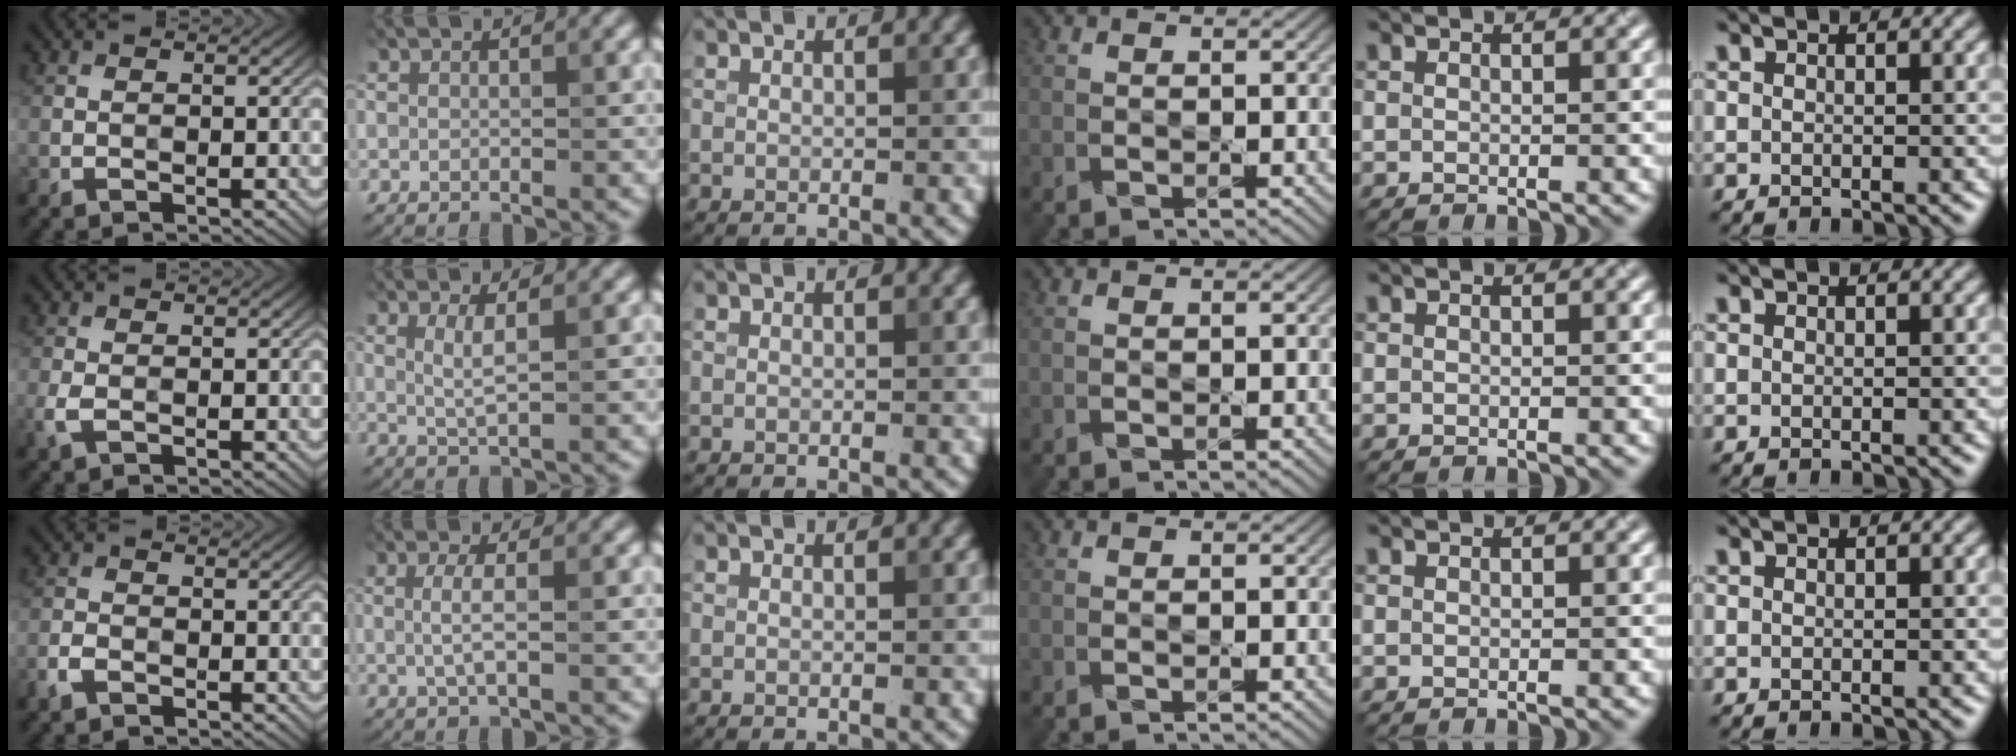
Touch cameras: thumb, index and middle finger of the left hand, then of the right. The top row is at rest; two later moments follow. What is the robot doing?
{"motion": "dispense", "object": "pipette"}